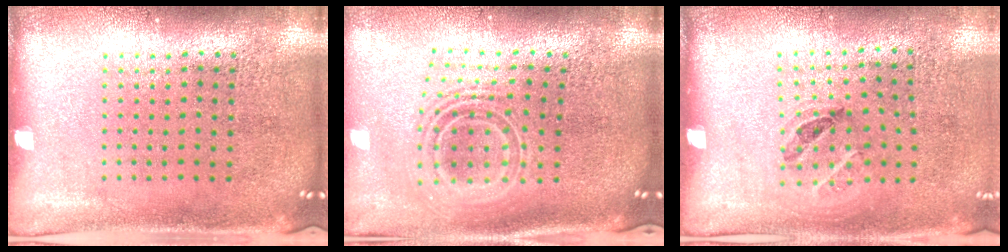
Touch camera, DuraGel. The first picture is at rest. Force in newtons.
{"total": 2.3, "press": 1.7, "slide": 1.6}
{"total": 1.2, "press": 0.7, "slide": 0.9}